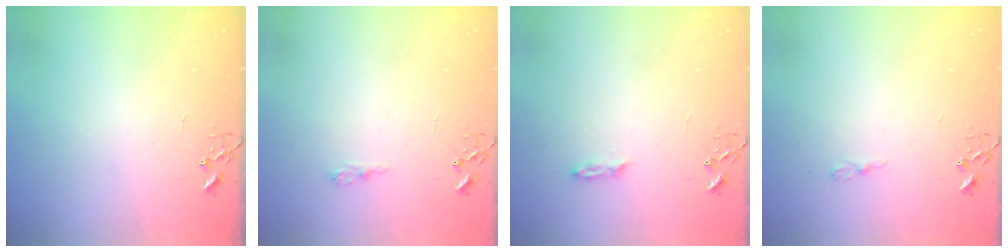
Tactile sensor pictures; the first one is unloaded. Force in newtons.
{"total": 6.0, "press": 6.0, "slide": 0.7}
{"total": 3.2, "press": 3.2, "slide": 0.4}
{"total": 3.6, "press": 3.6, "slide": 0.4}